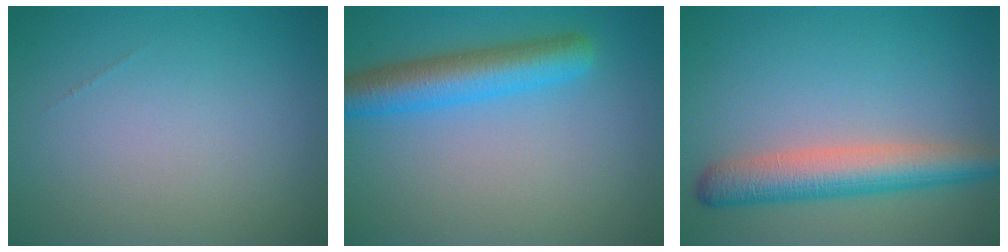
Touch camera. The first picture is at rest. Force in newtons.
{"total": 5.3, "press": 5.3, "slide": 0.3}
{"total": 5.5, "press": 5.5, "slide": 0.2}